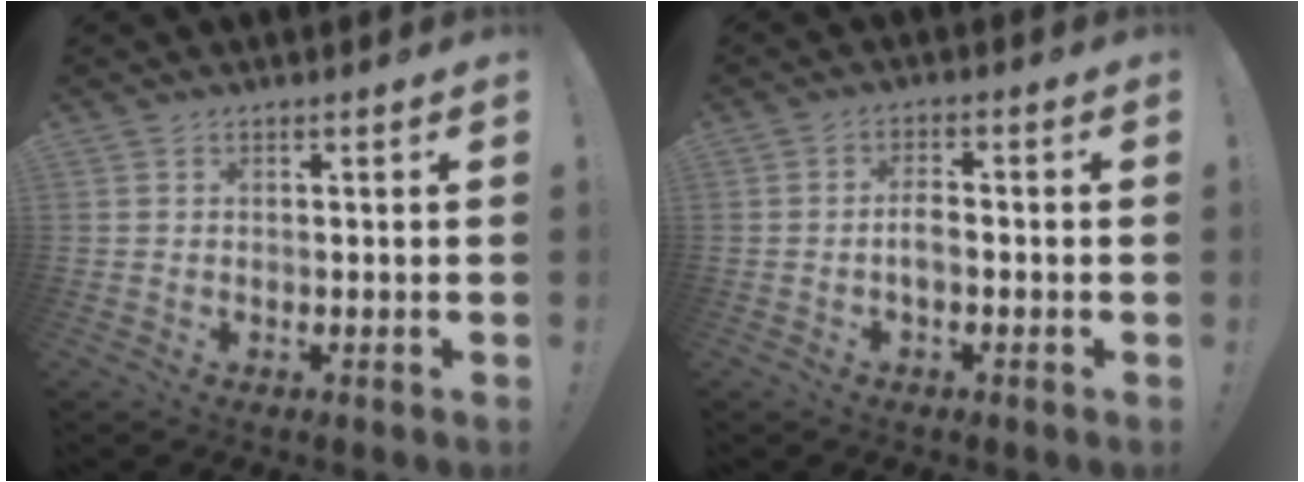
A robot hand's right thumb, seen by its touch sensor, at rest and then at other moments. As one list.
[{"total": 3.8, "force": [-1.1, 1.8, 3.2], "torque": [-0.056, 0.000, -0.024]}]